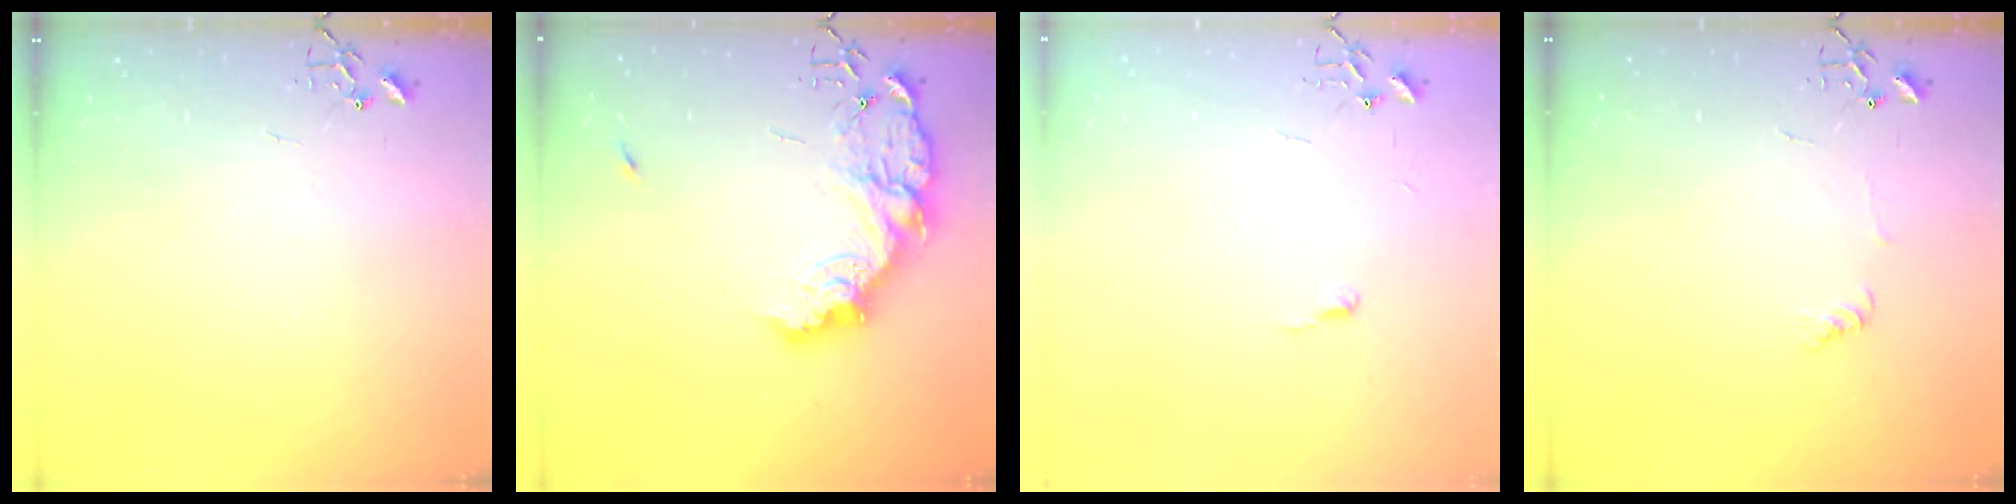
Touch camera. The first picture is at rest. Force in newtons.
{"total": 15.3, "press": 15.2, "slide": 1.1}
{"total": 3.7, "press": 3.7, "slide": 0.3}
{"total": 4.9, "press": 4.9, "slide": 0.7}